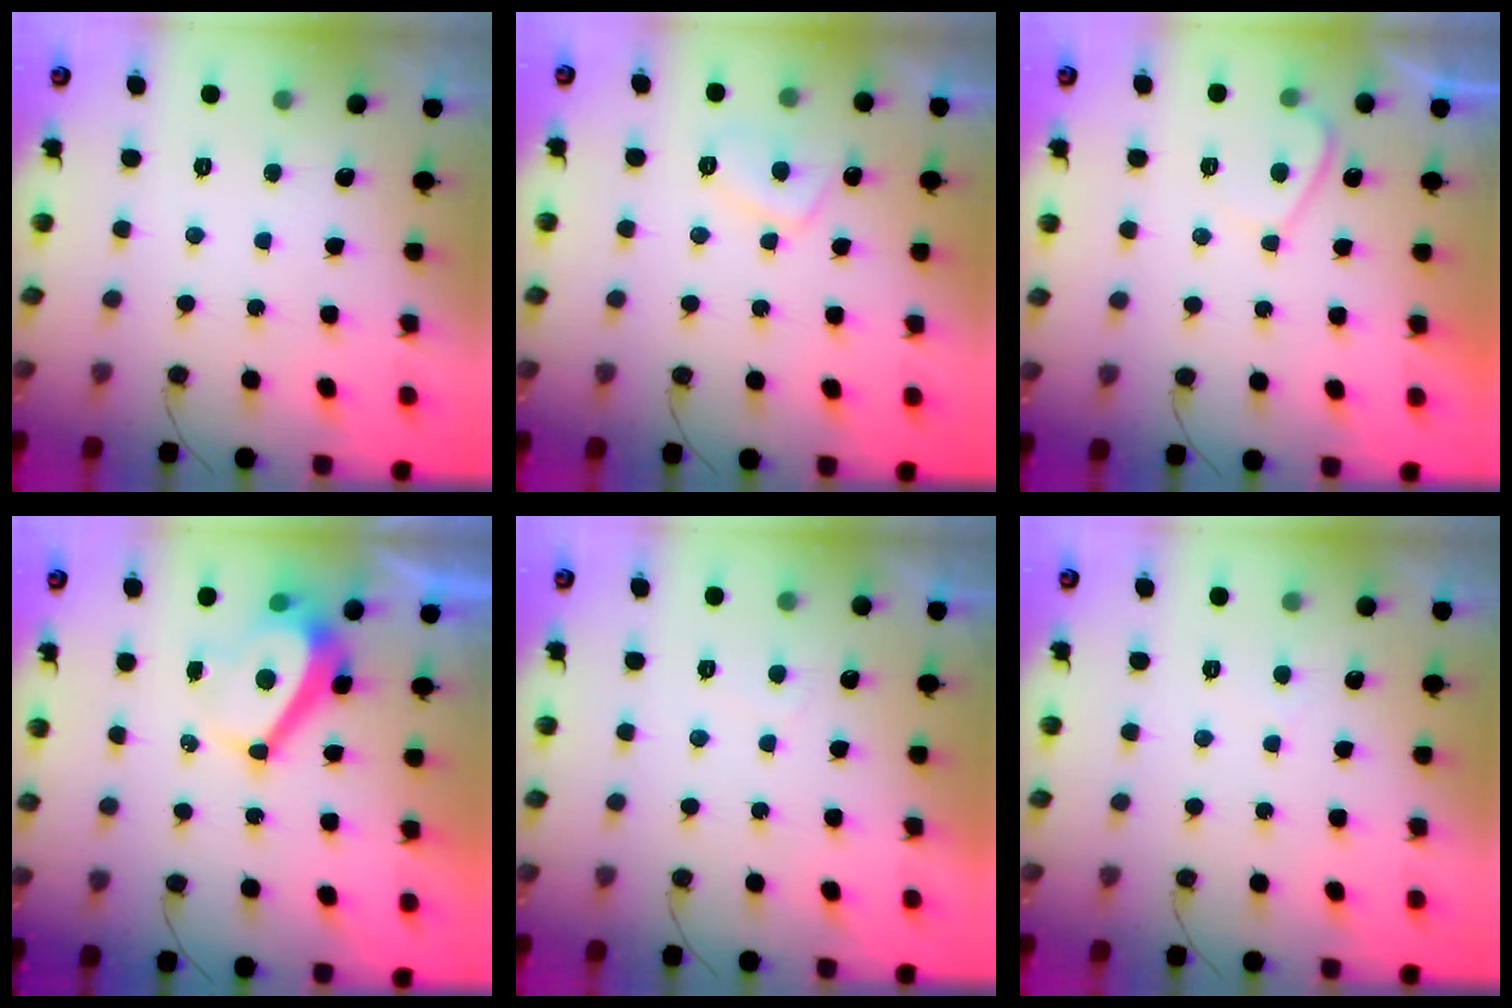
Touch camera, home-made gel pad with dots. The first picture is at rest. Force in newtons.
{"total": 3.9, "press": 3.8, "slide": 1.0}
{"total": 2.5, "press": 2.3, "slide": 0.8}
{"total": 7.5, "press": 7.4, "slide": 0.9}
{"total": 0.5, "press": 0.0, "slide": 0.5}
{"total": 2.7, "press": 2.7, "slide": 0.2}